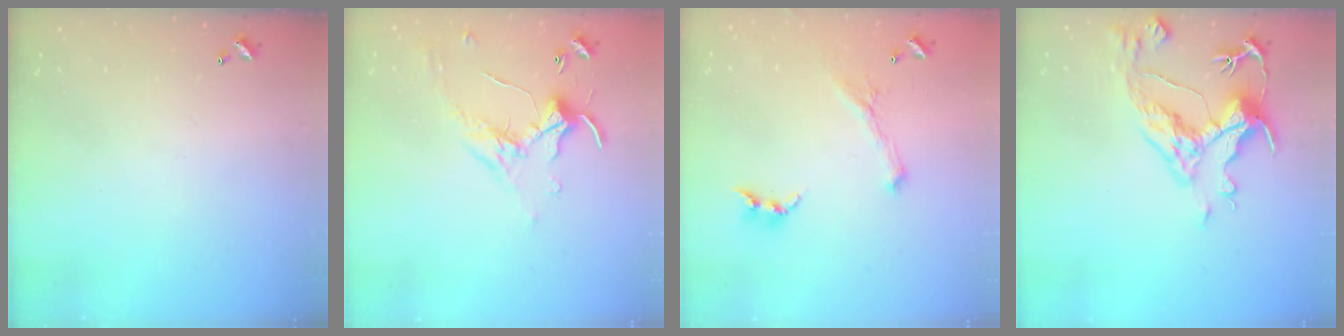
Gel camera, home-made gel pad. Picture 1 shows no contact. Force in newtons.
{"total": 0.0}
{"total": 1.6, "press": 1.5, "slide": 0.4}
{"total": 7.1, "press": 6.9, "slide": 1.4}